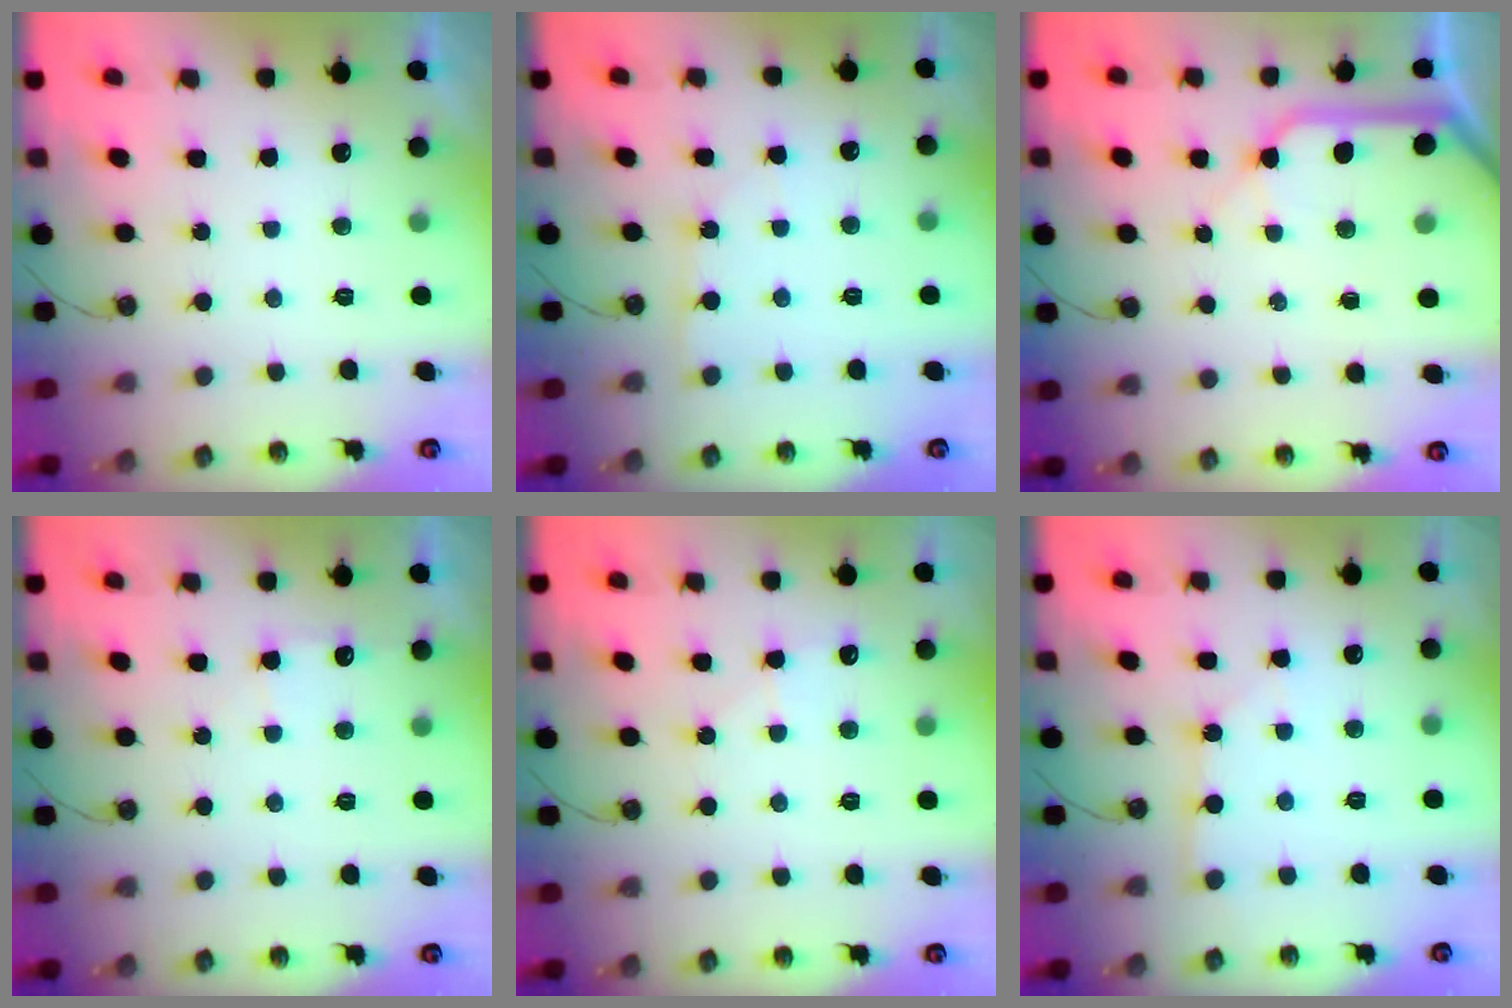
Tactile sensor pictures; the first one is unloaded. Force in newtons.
{"total": 2.8, "press": 2.8, "slide": 0.3}
{"total": 12.1, "press": 12.0, "slide": 1.4}
{"total": 7.2, "press": 7.2, "slide": 0.8}
{"total": 6.6, "press": 6.5, "slide": 0.9}
{"total": 2.0, "press": 2.0, "slide": 0.3}